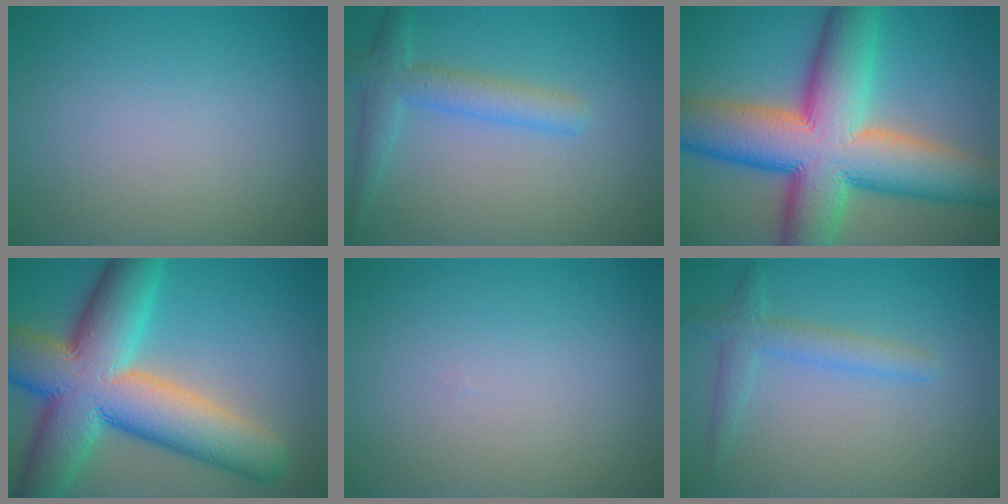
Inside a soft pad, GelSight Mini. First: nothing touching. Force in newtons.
{"total": 3.4, "press": 3.4, "slide": 0.2}
{"total": 15.7, "press": 15.7, "slide": 0.4}
{"total": 14.0, "press": 14.0, "slide": 0.7}
{"total": 0.0}
{"total": 2.4, "press": 2.4, "slide": 0.2}